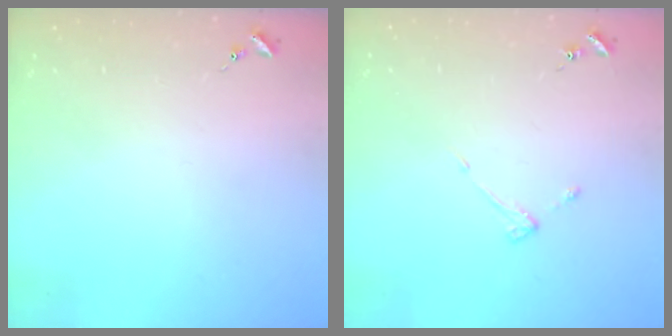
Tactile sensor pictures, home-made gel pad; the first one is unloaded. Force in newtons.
{"total": 2.9, "press": 2.9, "slide": 0.5}